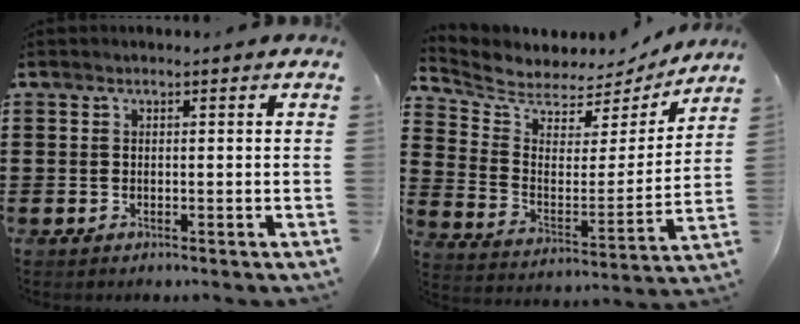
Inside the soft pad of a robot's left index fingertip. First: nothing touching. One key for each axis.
{"total": 5.4, "fx": 4.9, "fy": 2.4, "fz": 0.3, "tx": -0.046, "ty": -0.041, "tz": 0.081}